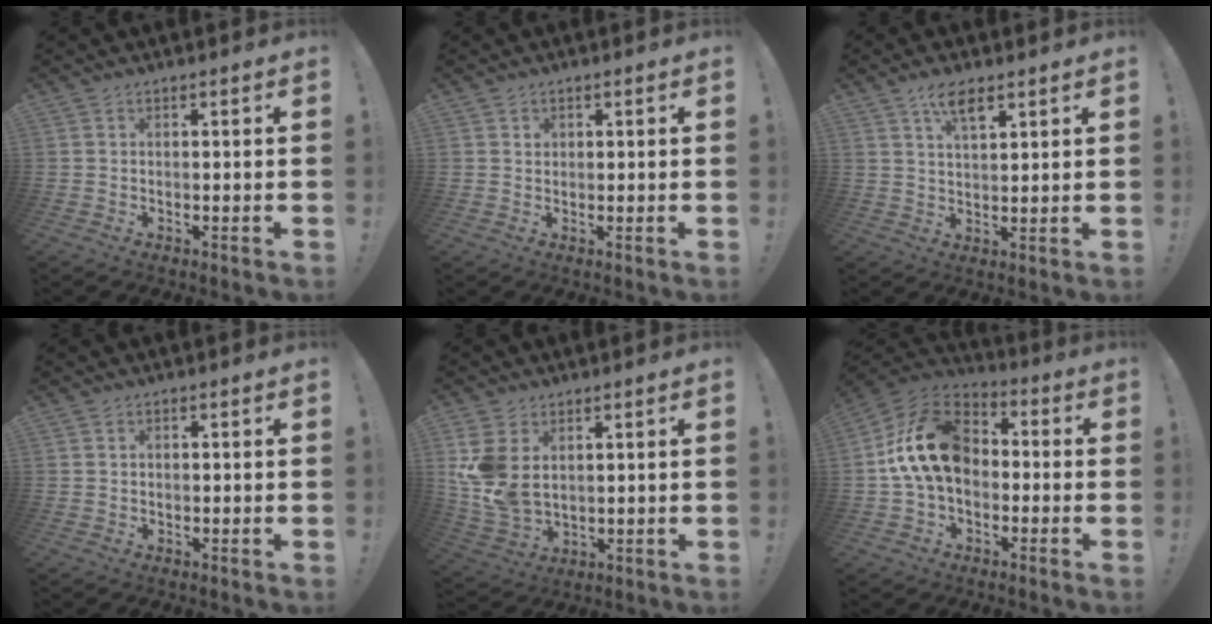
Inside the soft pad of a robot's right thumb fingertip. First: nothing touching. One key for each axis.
{"total": 1.2, "fx": 0.6, "fy": 1.0, "fz": 0.1, "tx": 0.012, "ty": -0.005, "tz": 0.008}
{"total": 6.7, "fx": 4.1, "fy": 2.7, "fz": 4.5, "tx": -0.076, "ty": -0.015, "tz": 0.070}
{"total": 0.8, "fx": 0.2, "fy": 0.8, "fz": 0.2, "tx": 0.003, "ty": 0.001, "tz": 0.002}
{"total": 11.1, "fx": 2.9, "fy": 7.5, "fz": 7.6, "tx": -0.145, "ty": -0.021, "tz": 0.058}
{"total": 18.3, "fx": 1.8, "fy": 12.5, "fz": 13.2, "tx": -0.230, "ty": 0.016, "tz": 0.040}